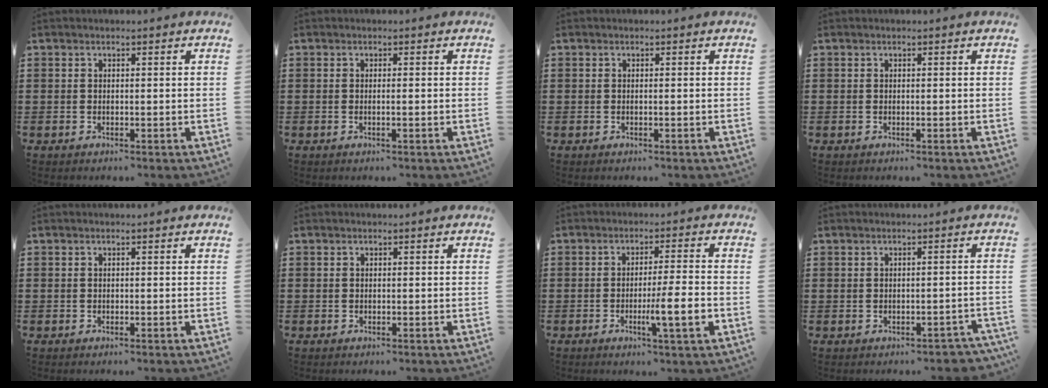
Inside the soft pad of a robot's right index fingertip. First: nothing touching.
{"total": 0.8, "force": [-0.3, -0.2, 0.7], "torque": [-0.012, -0.005, -0.005]}
{"total": 0.0}
{"total": 0.0}
{"total": 0.0}
{"total": 0.0}
{"total": 7.0, "force": [-2.1, 0.3, 6.7], "torque": [-0.107, -0.010, -0.035]}
{"total": 1.3, "force": [-1.1, 0.7, 0.2], "torque": [-0.009, 0.001, -0.025]}